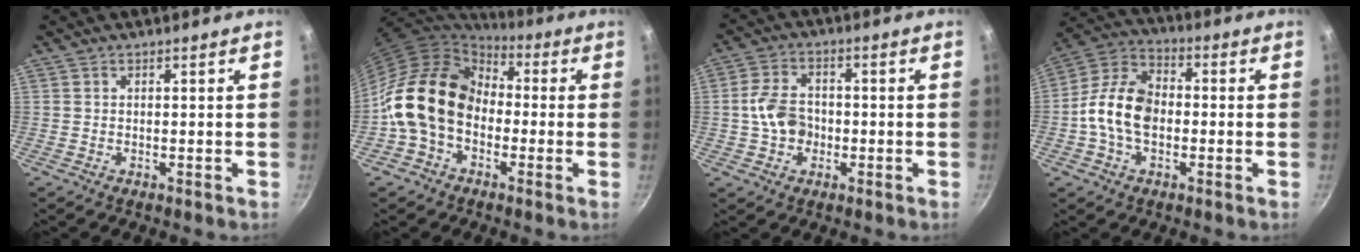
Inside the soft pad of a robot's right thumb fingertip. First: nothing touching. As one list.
[{"total": 16.9, "force": [-1.9, 13.0, 10.7], "torque": [-0.166, 0.047, -0.052]}, {"total": 7.4, "force": [-1.1, 5.7, 4.6], "torque": [-0.067, 0.021, -0.027]}, {"total": 12.6, "force": [-1.6, 8.4, 9.2], "torque": [-0.148, 0.036, -0.050]}]